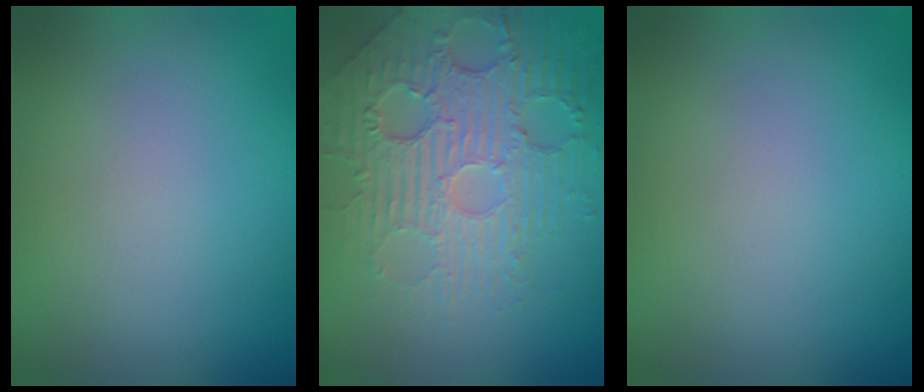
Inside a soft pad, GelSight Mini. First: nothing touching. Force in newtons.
{"total": 4.8, "press": 4.2, "slide": 2.2}
{"total": 0.0}